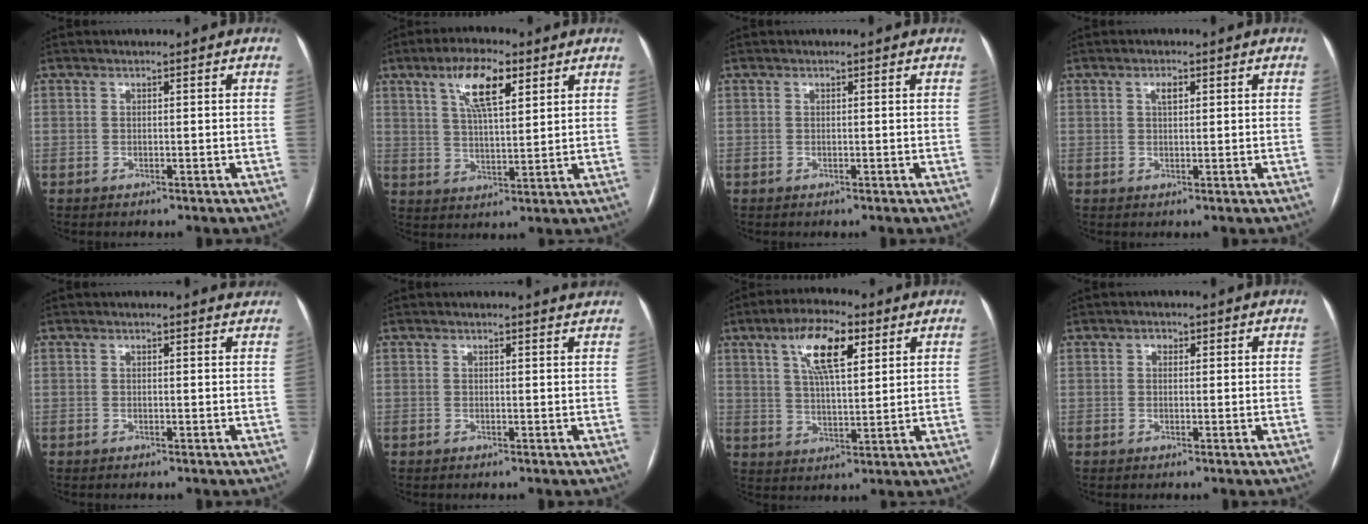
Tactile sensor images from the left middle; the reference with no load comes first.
{"total": 8.9, "force": [4.6, 2.4, 7.2], "torque": [-0.136, 0.012, 0.082]}
{"total": 0.0}
{"total": 1.7, "force": [0.7, 0.7, 1.4], "torque": [-0.026, 0.004, 0.012]}
{"total": 1.4, "force": [1.4, 0.2, -0.1], "torque": [-0.008, -0.009, 0.001]}
{"total": 1.5, "force": [1.5, -0.2, -0.1], "torque": [-0.009, -0.008, 0.009]}
{"total": 10.1, "force": [4.7, 3.0, 8.4], "torque": [-0.155, 0.015, 0.084]}
{"total": 1.2, "force": [0.5, 0.8, 0.6], "torque": [-0.012, 0.006, 0.008]}